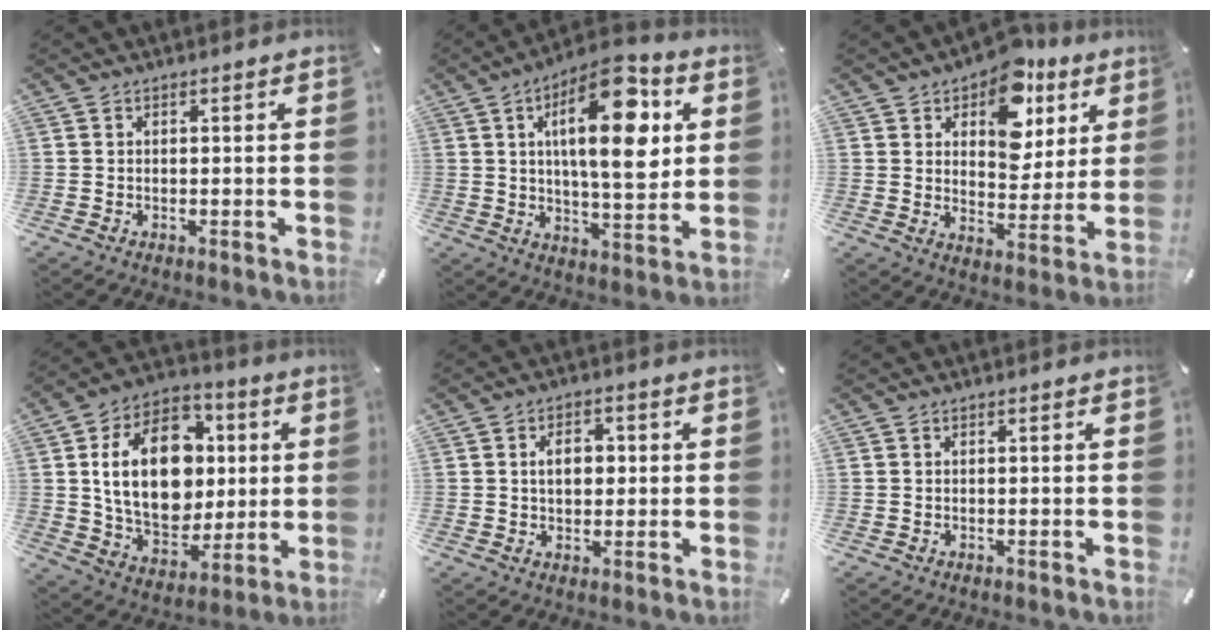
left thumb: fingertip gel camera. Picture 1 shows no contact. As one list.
[{"total": 19.7, "force": [6.7, 8.3, 16.5], "torque": [-0.261, -0.022, 0.100]}, {"total": 13.0, "force": [7.7, 8.3, 6.4], "torque": [-0.081, -0.057, 0.133]}, {"total": 21.3, "force": [2.7, 15.6, 14.3], "torque": [-0.252, 0.001, 0.052]}, {"total": 6.0, "force": [0.6, 4.3, 4.1], "torque": [-0.056, -0.002, 0.002]}, {"total": 0.0}]